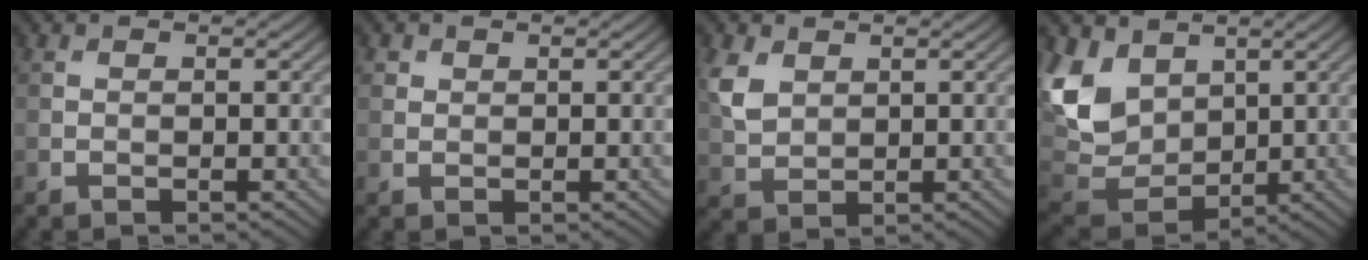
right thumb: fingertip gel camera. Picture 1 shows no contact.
{"total": 1.1, "force": [0.6, 0.9, 0.3], "torque": [-0.003, -0.001, 0.012]}
{"total": 4.4, "force": [1.9, 3.1, 2.5], "torque": [-0.070, 0.000, 0.042]}
{"total": 11.4, "force": [4.0, 8.2, 6.8], "torque": [-0.205, 0.000, 0.078]}